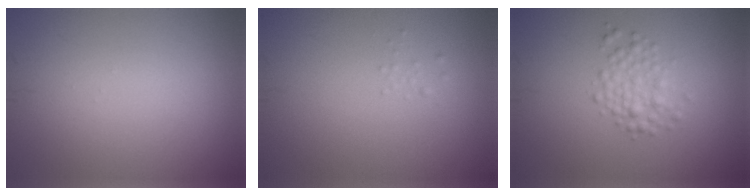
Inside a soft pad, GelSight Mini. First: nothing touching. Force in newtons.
{"total": 0.7, "press": 0.7, "slide": 0.1}
{"total": 2.4, "press": 2.4, "slide": 0.0}